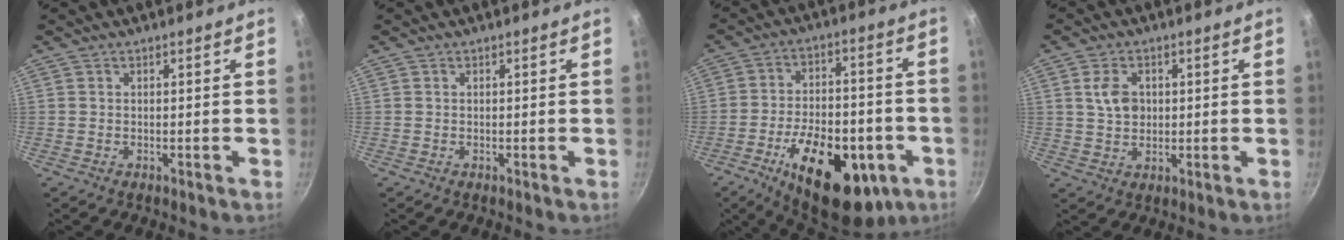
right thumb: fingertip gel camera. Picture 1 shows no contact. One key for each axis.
{"total": 0.0}
{"total": 23.0, "fx": -9.3, "fy": 11.8, "fz": 17.5, "tx": -0.236, "ty": 0.029, "tz": -0.126}
{"total": 5.6, "fx": 1.2, "fy": 4.2, "fz": 3.6, "tx": -0.055, "ty": -0.001, "tz": 0.019}